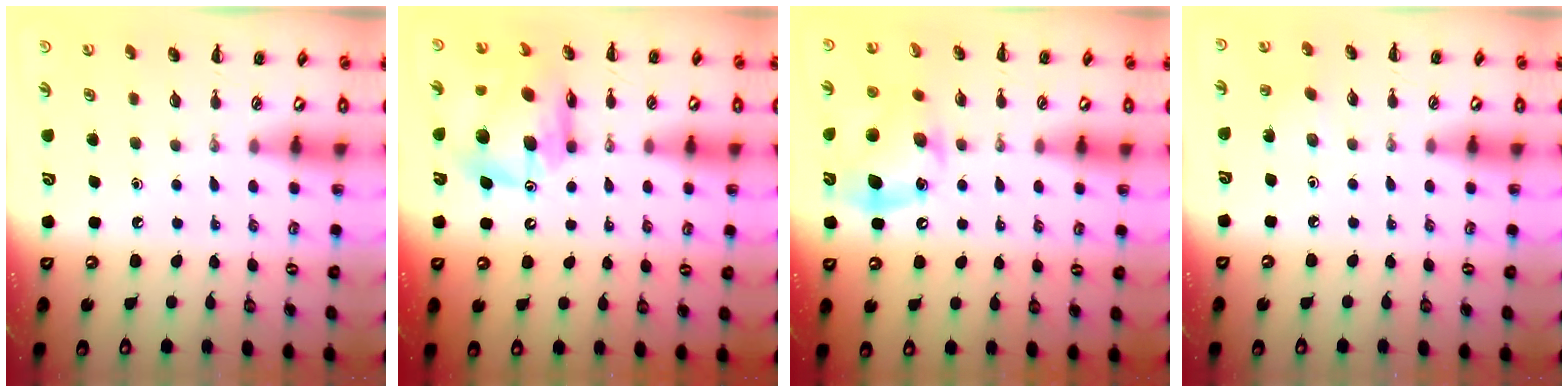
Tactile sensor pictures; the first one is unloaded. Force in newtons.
{"total": 13.1, "press": 12.5, "slide": 3.9}
{"total": 13.6, "press": 13.6, "slide": 0.8}
{"total": 2.7, "press": 2.6, "slide": 0.8}